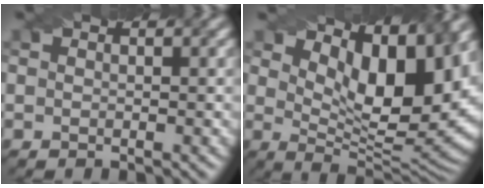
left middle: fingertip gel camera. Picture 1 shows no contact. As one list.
[{"total": 11.6, "force": [5.1, 4.5, 9.4], "torque": [-0.143, 0.000, 0.088]}]